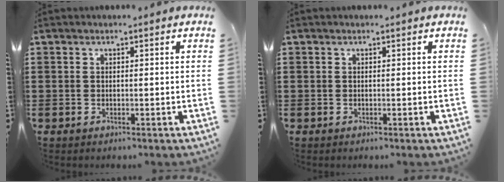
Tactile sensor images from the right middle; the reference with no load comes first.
{"total": 0.0}